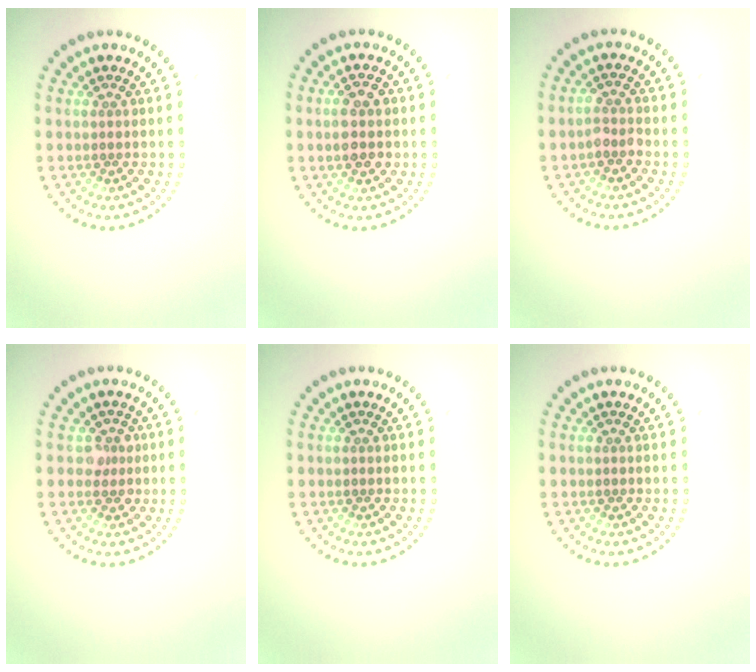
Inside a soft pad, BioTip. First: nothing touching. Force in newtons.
{"total": 3.0, "press": 3.0, "slide": 0.1}
{"total": 1.5, "press": 1.2, "slide": 0.8}
{"total": 1.7, "press": 1.4, "slide": 0.9}
{"total": 0.0}
{"total": 0.0}